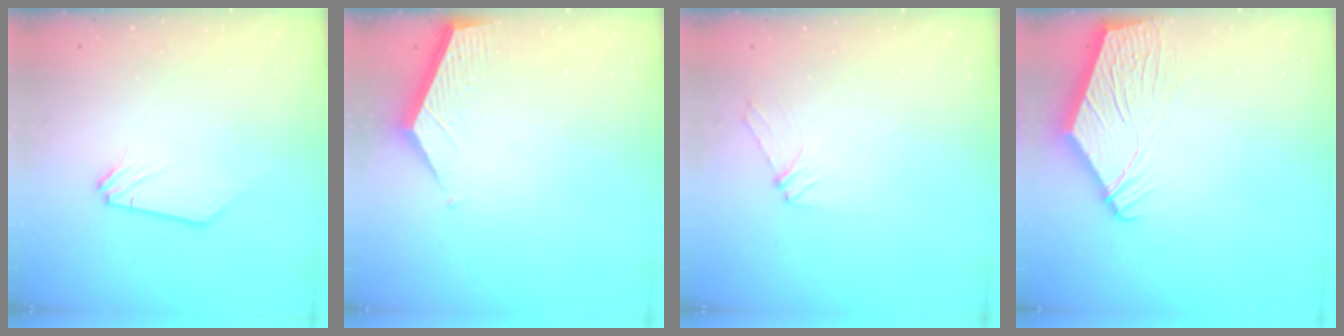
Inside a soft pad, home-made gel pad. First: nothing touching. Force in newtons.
{"total": 3.7, "press": 3.7, "slide": 0.3}
{"total": 4.3, "press": 4.2, "slide": 0.6}
{"total": 12.1, "press": 12.0, "slide": 1.8}